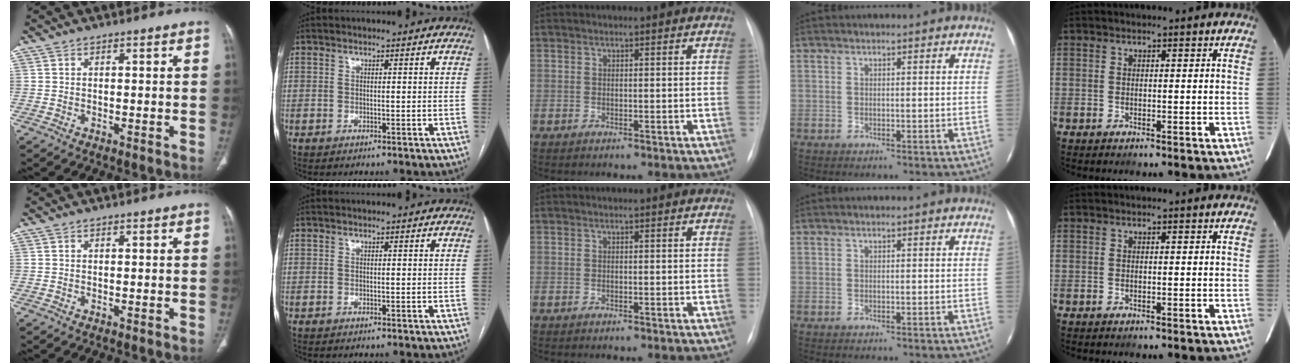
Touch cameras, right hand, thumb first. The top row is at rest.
{}